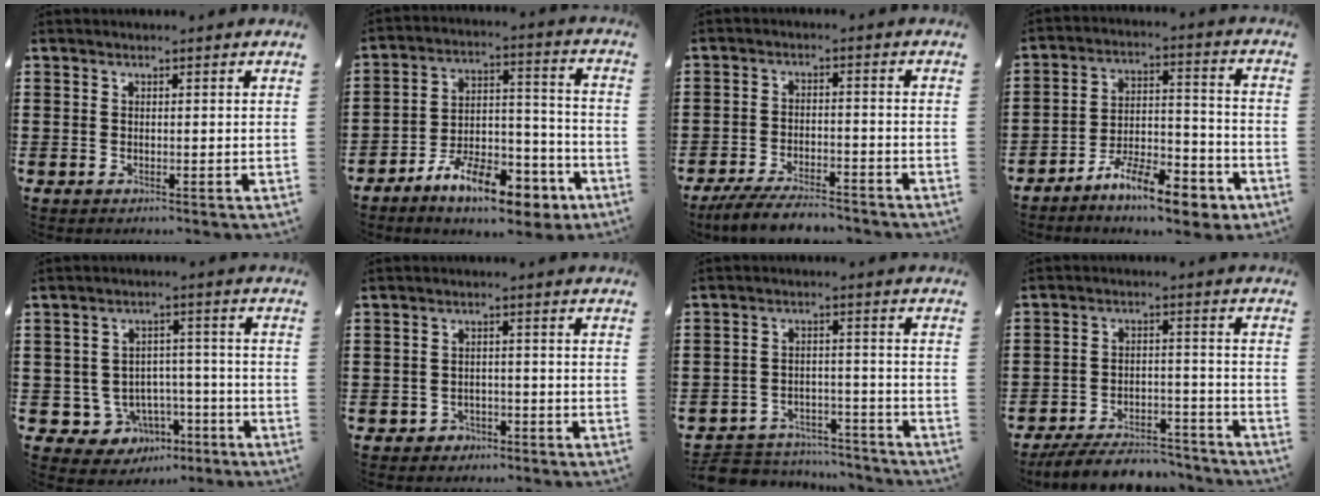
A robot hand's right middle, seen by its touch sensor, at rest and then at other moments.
{"total": 12.3, "force": [-9.1, 4.5, 6.9], "torque": [-0.108, 0.048, -0.163]}
{"total": 5.3, "force": [-4.9, 0.6, 1.9], "torque": [-0.043, -0.004, -0.097]}
{"total": 11.0, "force": [-8.5, 3.4, 6.1], "torque": [-0.091, 0.036, -0.153]}
{"total": 5.3, "force": [-2.7, 4.4, 1.3], "torque": [-0.036, 0.017, -0.047]}
{"total": 1.8, "force": [-1.5, 1.0, 0.0], "torque": [-0.009, 0.001, -0.035]}
{"total": 5.4, "force": [-5.3, 0.9, 0.4], "torque": [-0.019, 0.009, -0.111]}
{"total": 7.0, "force": [-6.6, 1.3, 1.9], "torque": [-0.034, 0.013, -0.128]}